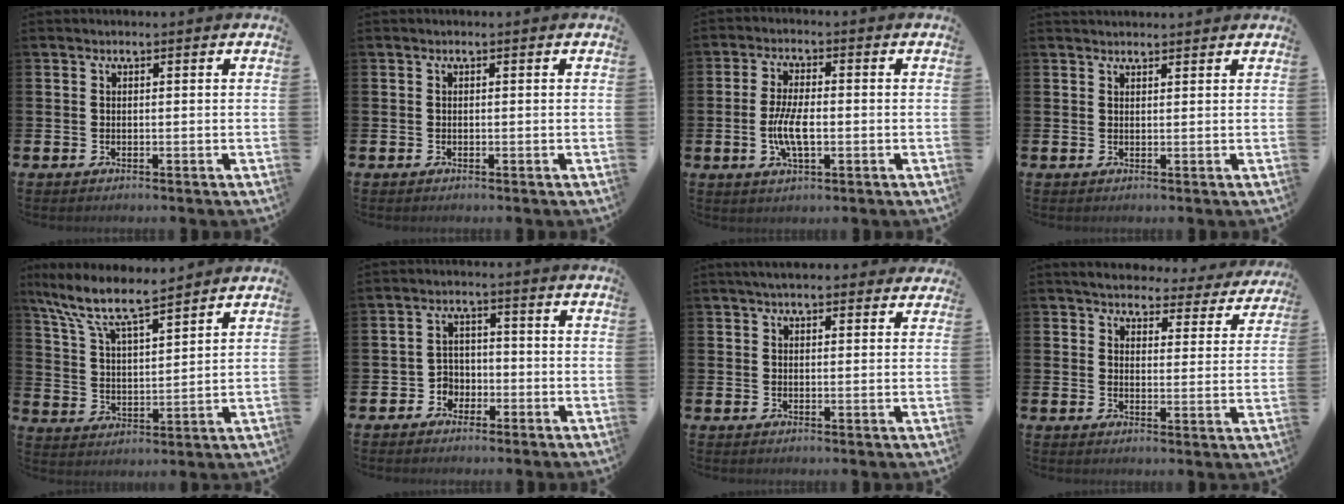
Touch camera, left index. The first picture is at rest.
{"total": 0.0}
{"total": 5.5, "force": [-0.9, 2.1, 5.0], "torque": [-0.098, 0.000, -0.021]}
{"total": 1.4, "force": [1.4, 0.2, 0.1], "torque": [0.005, -0.003, 0.023]}
{"total": 9.3, "force": [8.2, 1.7, 4.1], "torque": [-0.115, -0.044, 0.145]}
{"total": 3.2, "force": [-1.9, 2.5, 0.5], "torque": [-0.024, 0.006, -0.044]}
{"total": 3.4, "force": [3.1, 0.9, 1.2], "torque": [-0.028, -0.004, 0.057]}
{"total": 4.3, "force": [3.9, 1.4, 0.9], "torque": [-0.037, -0.025, 0.066]}